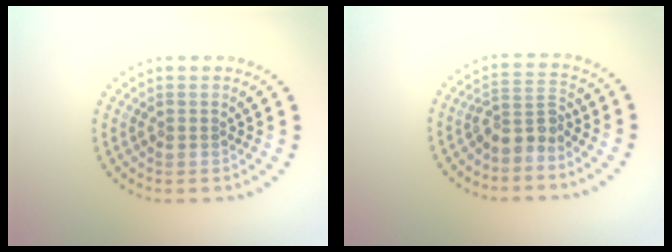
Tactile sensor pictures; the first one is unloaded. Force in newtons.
{"total": 2.6, "press": 1.9, "slide": 1.8}